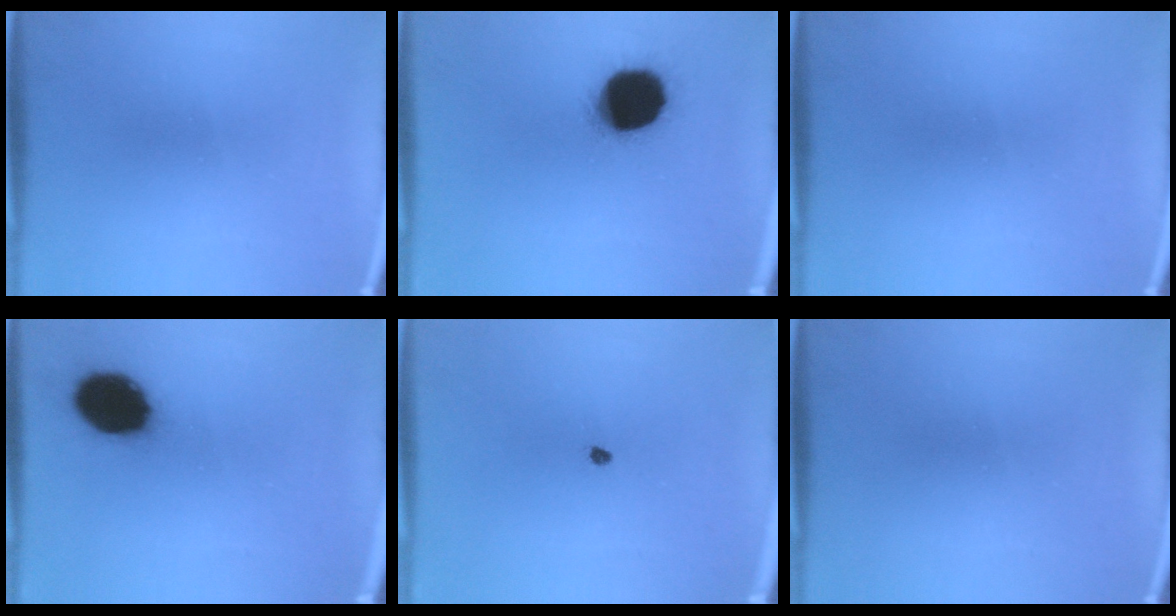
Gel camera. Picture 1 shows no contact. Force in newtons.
{"total": 18.5}
{"total": 0.0}
{"total": 14.2}
{"total": 0.7}
{"total": 0.0}